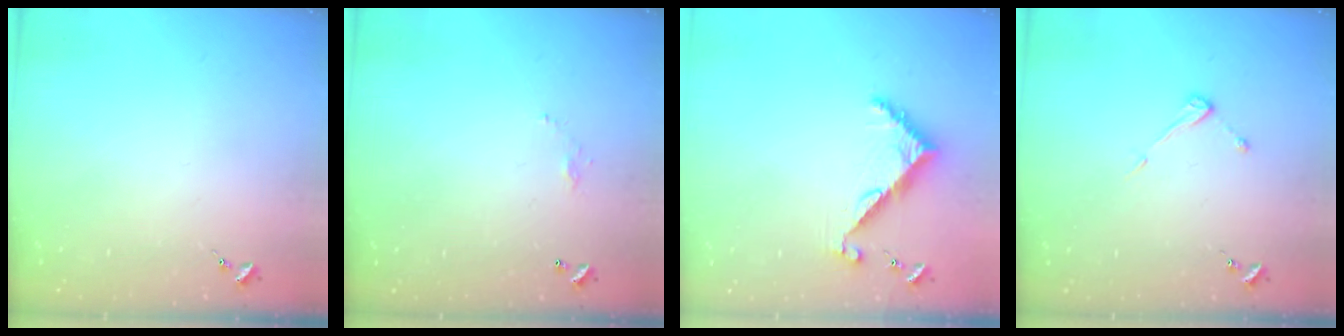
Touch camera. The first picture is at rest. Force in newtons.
{"total": 3.7, "press": 3.7, "slide": 0.1}
{"total": 7.3, "press": 7.3, "slide": 0.6}
{"total": 4.2, "press": 4.2, "slide": 0.3}